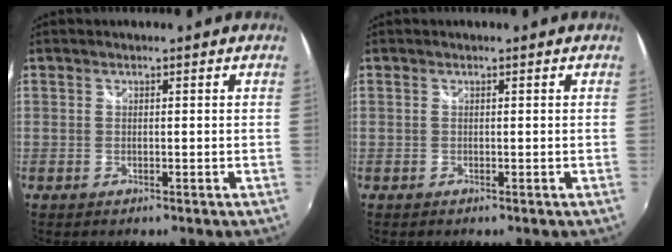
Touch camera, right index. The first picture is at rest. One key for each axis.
{"total": 0.0}